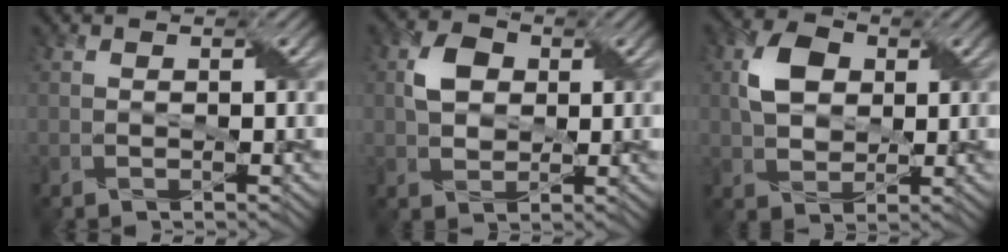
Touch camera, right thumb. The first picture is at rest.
{"total": 4.4, "force": [0.9, 3.4, 2.6], "torque": [-0.058, 0.008, 0.013]}
{"total": 6.0, "force": [1.4, 4.4, 3.8], "torque": [-0.086, 0.009, 0.025]}